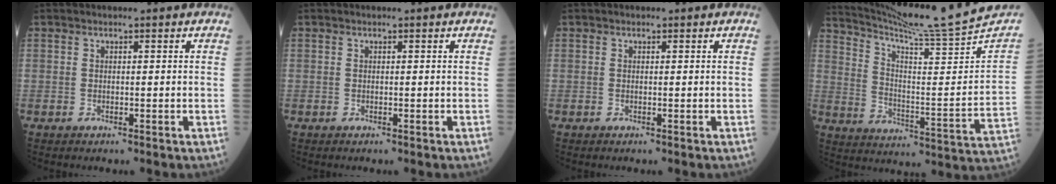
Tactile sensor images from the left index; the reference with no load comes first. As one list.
[{"total": 0.0}, {"total": 0.0}, {"total": 19.7, "force": [18.1, -3.4, 6.9], "torque": [-0.123, -0.102, 0.266]}]